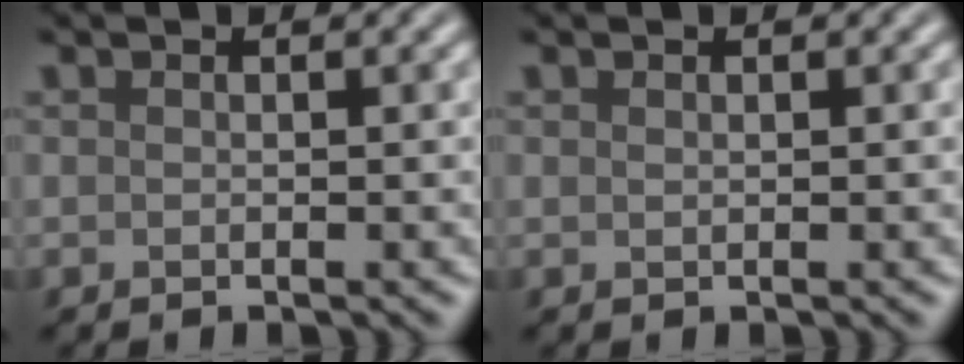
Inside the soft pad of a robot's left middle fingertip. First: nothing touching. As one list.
[{"total": 0.0}]